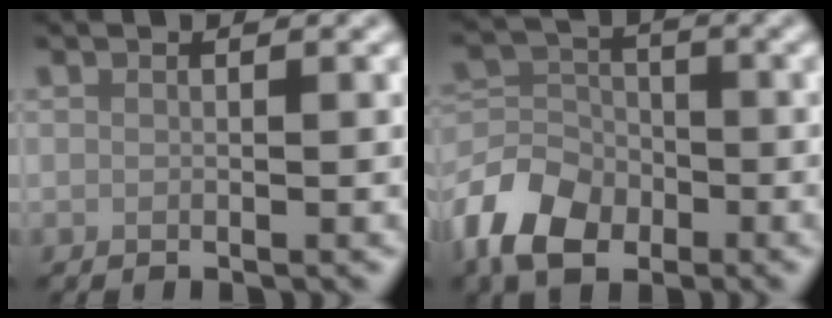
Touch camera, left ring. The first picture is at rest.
{"total": 6.9, "force": [-3.7, 4.7, 3.3], "torque": [-0.071, 0.001, -0.092]}